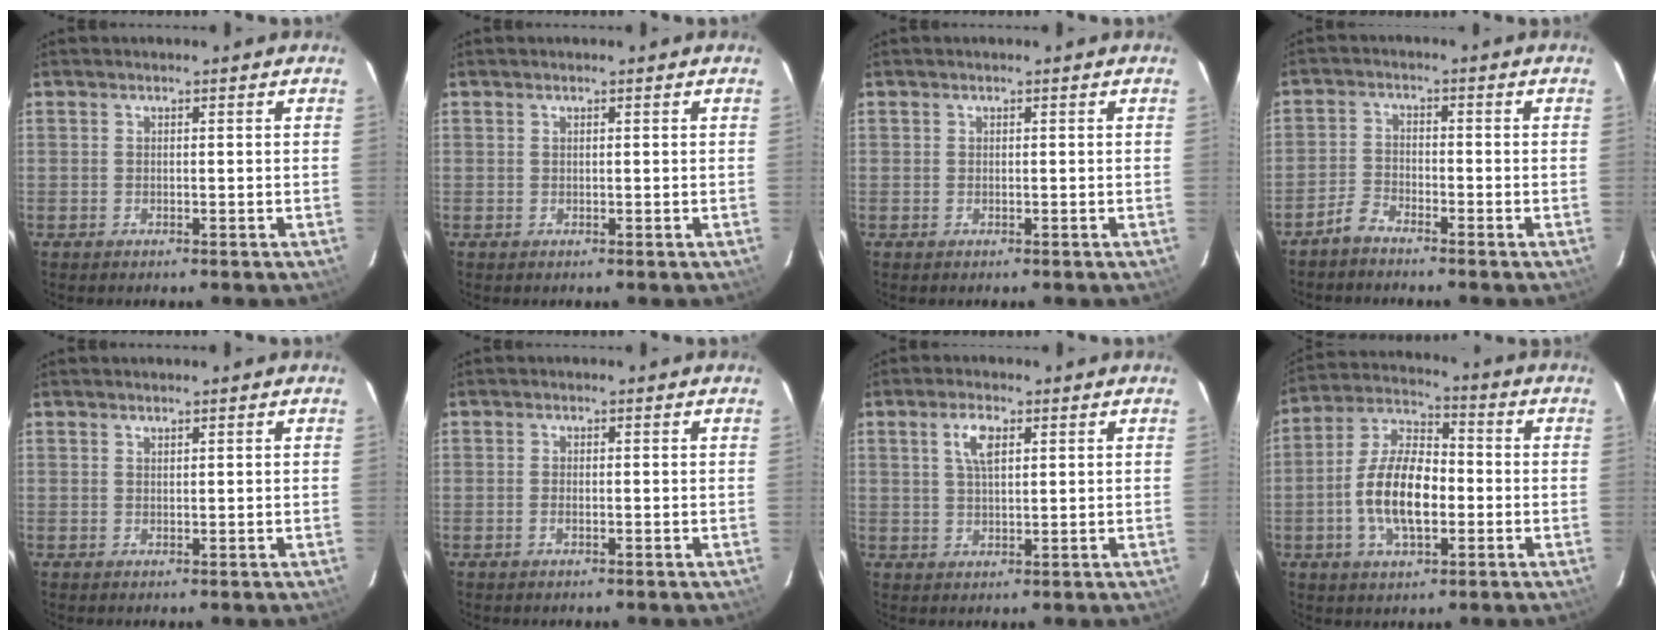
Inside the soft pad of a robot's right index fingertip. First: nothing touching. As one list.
[{"total": 0.0}, {"total": 0.0}, {"total": 3.2, "force": [-2.8, 1.0, 0.9], "torque": [-0.031, 0.008, -0.060]}, {"total": 0.5, "force": [0.5, 0.1, 0.1], "torque": [-0.002, 0.002, 0.011]}, {"total": 1.0, "force": [-0.5, 0.4, 0.8], "torque": [-0.018, 0.002, -0.010]}, {"total": 4.5, "force": [1.8, 1.8, 3.7], "torque": [-0.069, 0.008, 0.035]}, {"total": 12.8, "force": [-2.8, 6.0, 11.0], "torque": [-0.223, 0.013, -0.052]}]